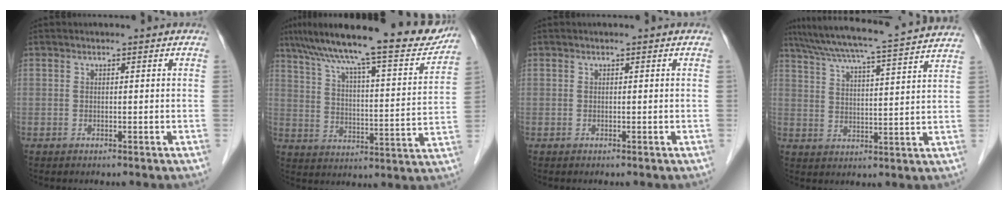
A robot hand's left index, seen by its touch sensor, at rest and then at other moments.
{"total": 23.3, "force": [19.5, 2.9, 12.5], "torque": [-0.204, 0.000, 0.274]}
{"total": 0.0}
{"total": 20.7, "force": [18.6, -0.3, 9.2], "torque": [-0.165, 0.003, 0.248]}